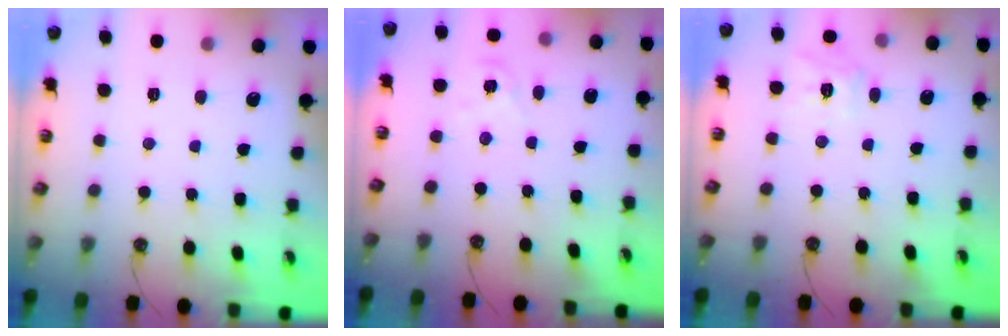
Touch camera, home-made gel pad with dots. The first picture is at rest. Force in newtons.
{"total": 2.4, "press": 2.4, "slide": 0.2}
{"total": 10.3, "press": 10.3, "slide": 1.0}